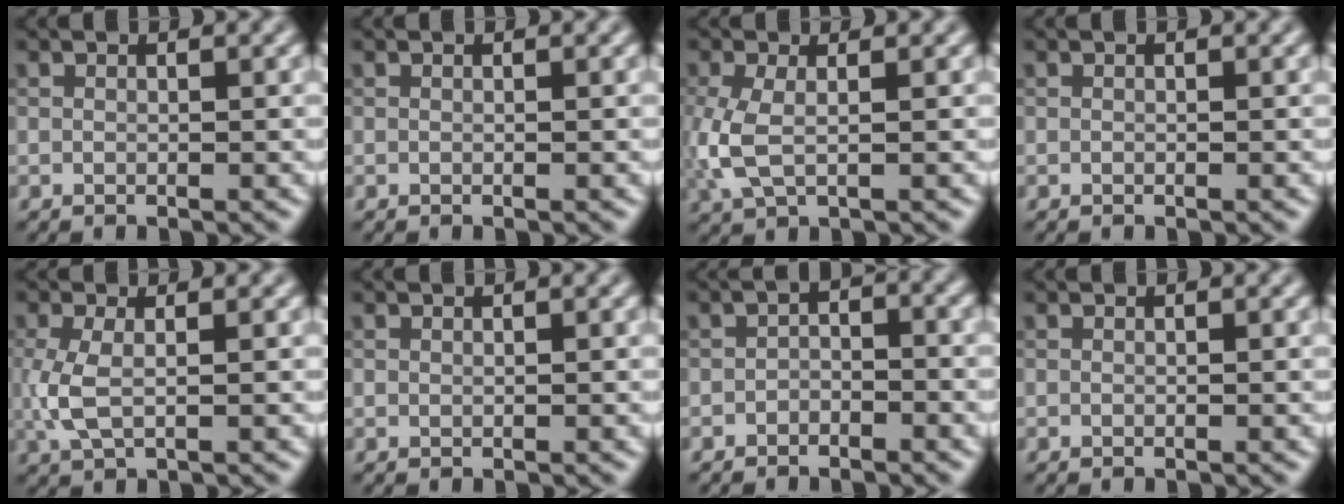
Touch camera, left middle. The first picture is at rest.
{"total": 0.0}
{"total": 3.6, "force": [-0.1, 1.8, 3.1], "torque": [-0.089, -0.003, -0.002]}
{"total": 0.0}
{"total": 3.1, "force": [0.1, 1.4, 2.7], "torque": [-0.070, -0.002, 0.003]}
{"total": 0.0}
{"total": 1.6, "force": [-1.0, 0.9, 0.9], "torque": [-0.017, 0.007, -0.021]}
{"total": 0.0}